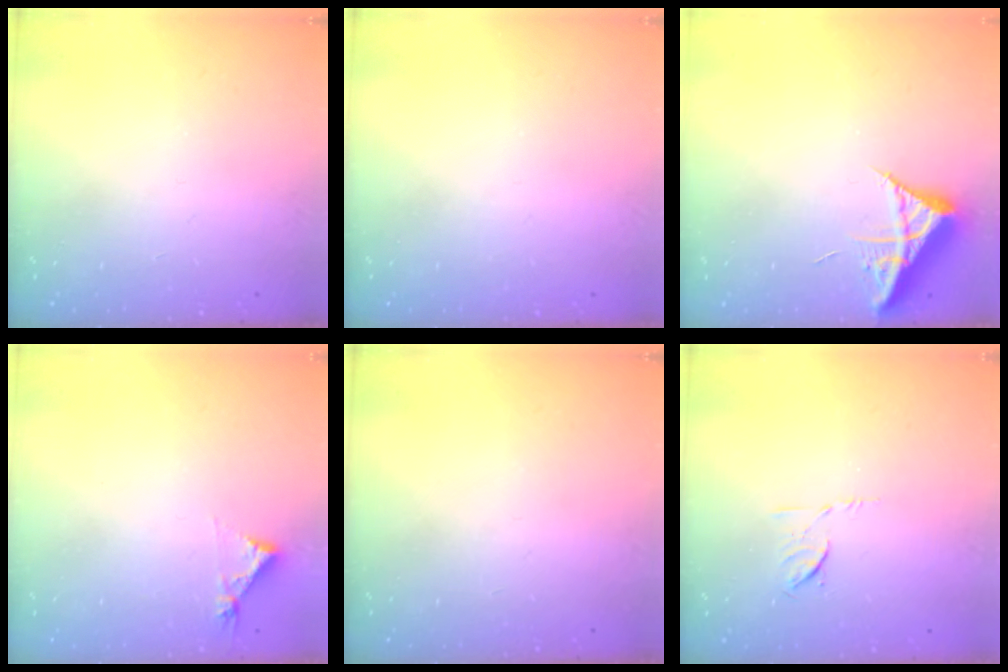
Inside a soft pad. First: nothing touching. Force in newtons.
{"total": 0.0}
{"total": 9.2, "press": 9.2, "slide": 0.8}
{"total": 4.3, "press": 4.3, "slide": 0.5}
{"total": 0.0}
{"total": 5.5, "press": 5.4, "slide": 1.2}